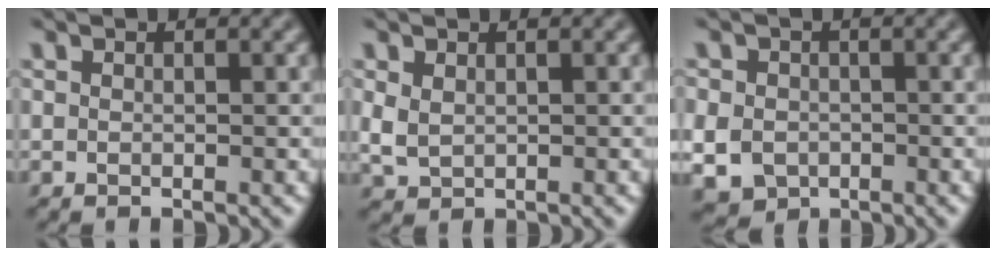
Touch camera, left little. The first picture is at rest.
{"total": 1.7, "force": [0.4, 1.2, 1.1], "torque": [-0.032, 0.000, 0.012]}
{"total": 4.7, "force": [-1.0, 4.2, 1.9], "torque": [-0.040, -0.006, -0.032]}